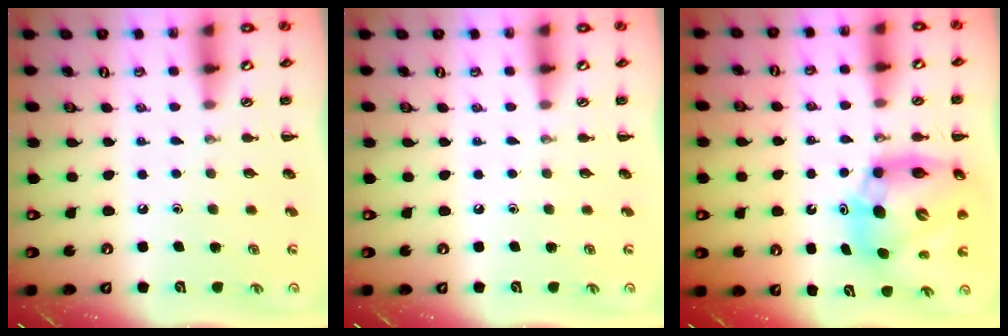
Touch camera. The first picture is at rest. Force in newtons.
{"total": 0.0}
{"total": 14.2, "press": 13.6, "slide": 4.2}